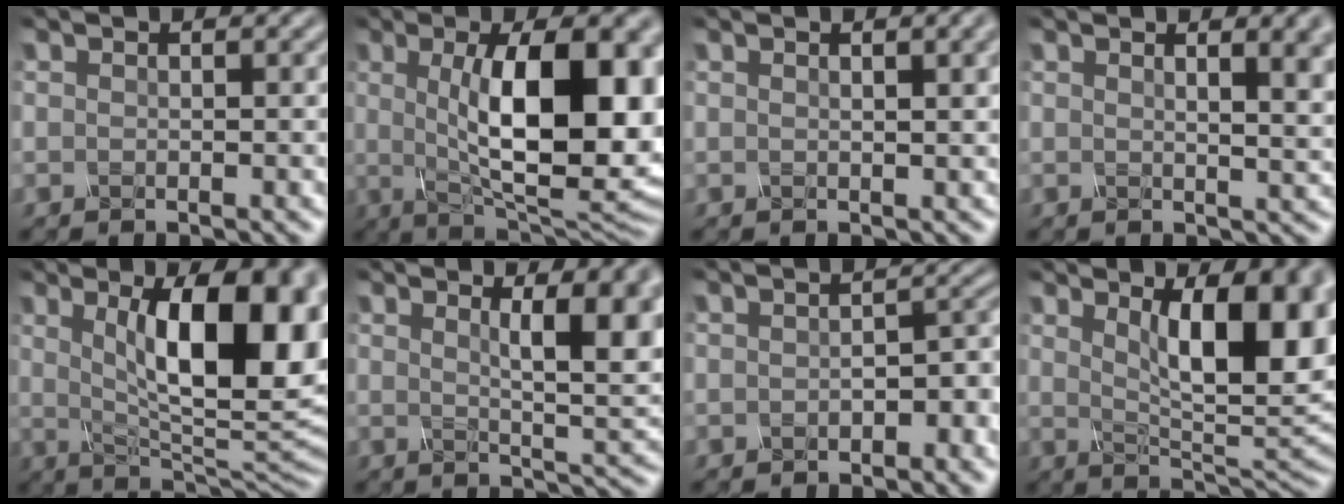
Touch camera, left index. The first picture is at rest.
{"total": 14.0, "force": [1.3, 4.9, 13.1], "torque": [-0.168, 0.002, 0.021]}
{"total": 3.2, "force": [1.4, 1.1, 2.6], "torque": [-0.019, 0.007, 0.014]}
{"total": 5.9, "force": [2.2, 2.3, 5.0], "torque": [-0.023, 0.013, 0.026]}
{"total": 14.2, "force": [3.3, 5.0, 12.9], "torque": [-0.153, 0.005, 0.049]}
{"total": 8.2, "force": [2.6, 2.2, 7.4], "torque": [-0.085, 0.000, 0.039]}
{"total": 2.9, "force": [-1.0, 1.5, 2.3], "torque": [-0.029, 0.003, -0.015]}
{"total": 11.5, "force": [3.3, 3.9, 10.3], "torque": [-0.122, -0.002, 0.050]}